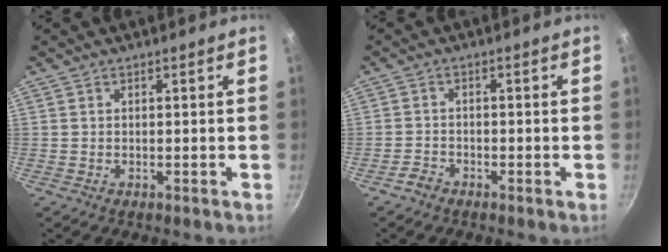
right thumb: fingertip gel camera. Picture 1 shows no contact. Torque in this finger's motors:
{"motor_torque": [0.53, -0.19, 0.40, 0.06, 0.12]}